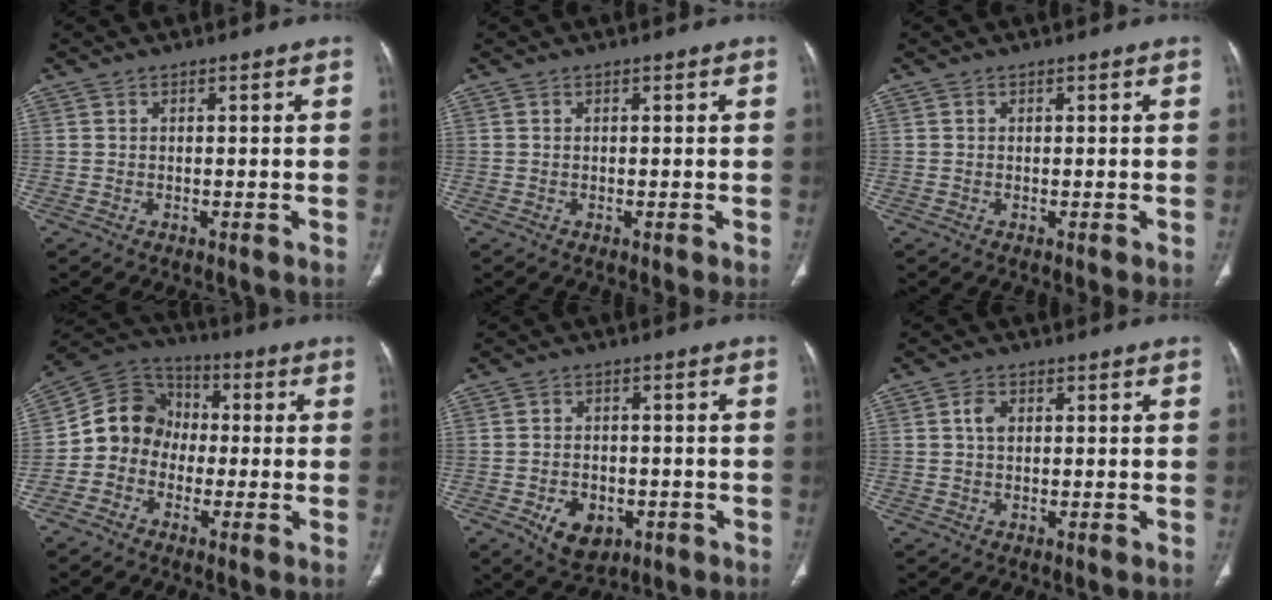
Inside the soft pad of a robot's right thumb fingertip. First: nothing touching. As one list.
[{"total": 0.0}, {"total": 0.0}, {"total": 10.3, "force": [-1.7, 9.2, 4.3], "torque": [-0.054, 0.040, -0.048]}, {"total": 7.4, "force": [-2.9, 5.3, 4.4], "torque": [-0.054, 0.015, -0.035]}, {"total": 2.5, "force": [0.5, 1.7, 1.8], "torque": [-0.033, 0.002, 0.006]}]